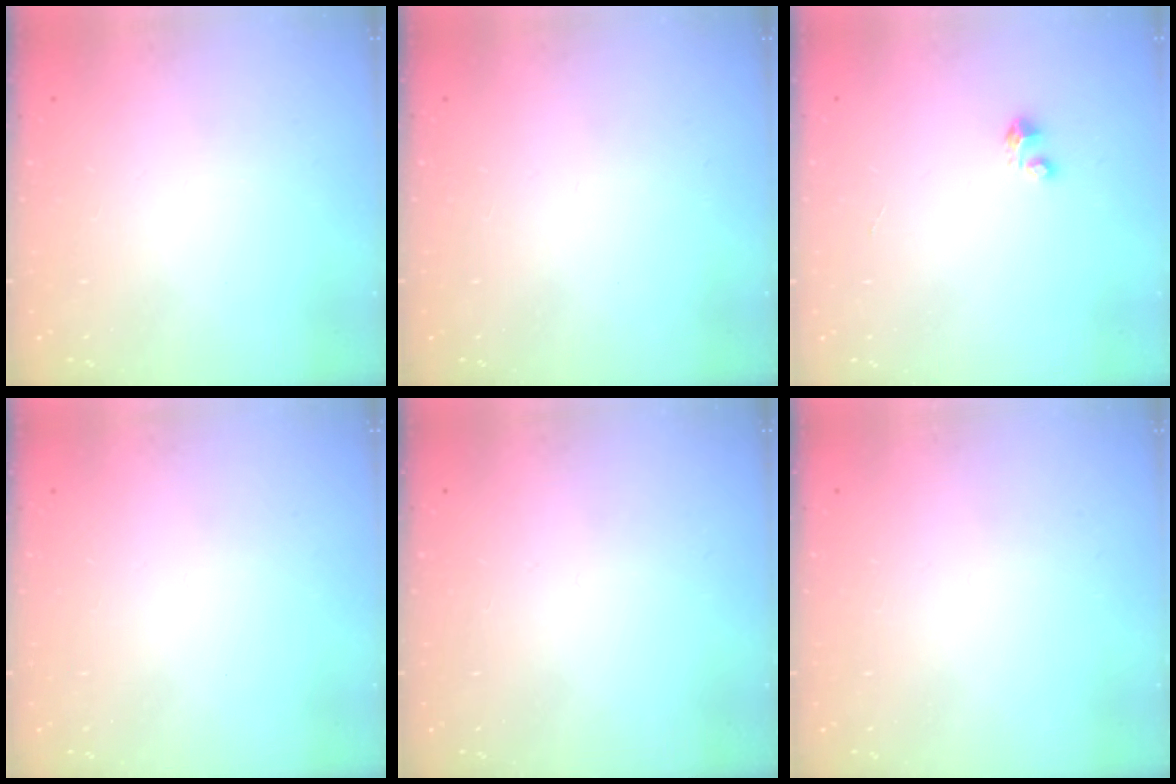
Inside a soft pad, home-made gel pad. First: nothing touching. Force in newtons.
{"total": 0.0}
{"total": 2.1, "press": 2.1, "slide": 0.1}
{"total": 0.0}
{"total": 0.0}
{"total": 0.0}